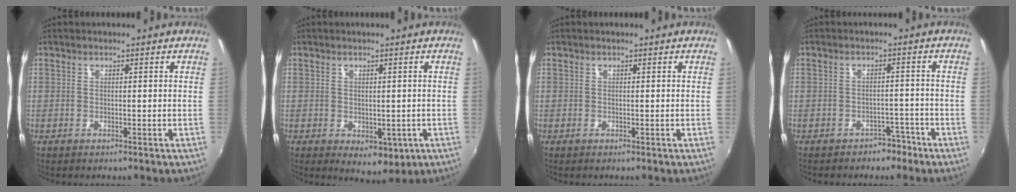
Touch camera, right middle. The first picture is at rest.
{"total": 5.1, "force": [-1.2, 3.3, 3.7], "torque": [-0.050, -0.013, -0.009]}
{"total": 0.0}
{"total": 3.6, "force": [-2.8, 2.2, 0.8], "torque": [-0.017, 0.008, -0.034]}